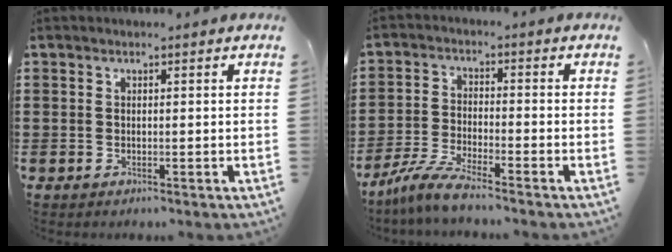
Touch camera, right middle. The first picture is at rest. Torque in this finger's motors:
{"motor_torque": [2.14, 0.00, 0.29, 0.11]}